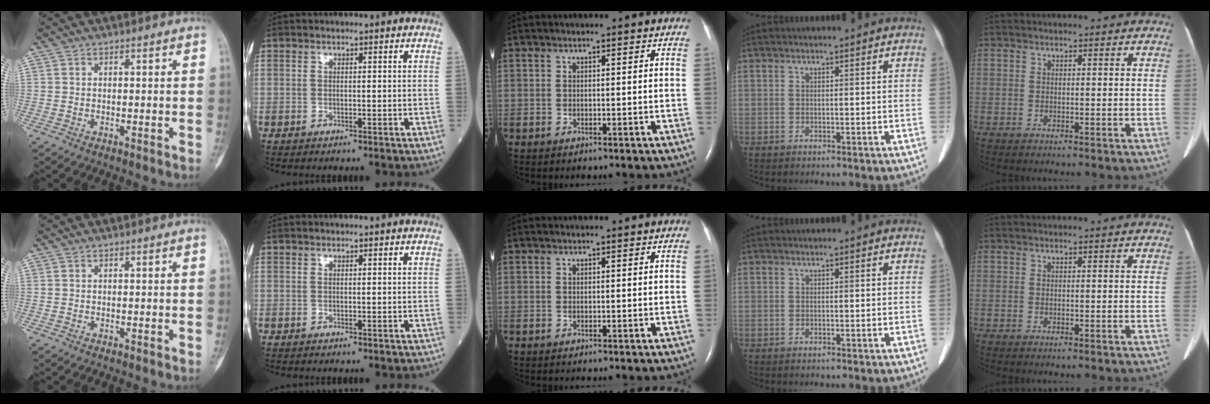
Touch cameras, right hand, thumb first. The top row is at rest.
{}